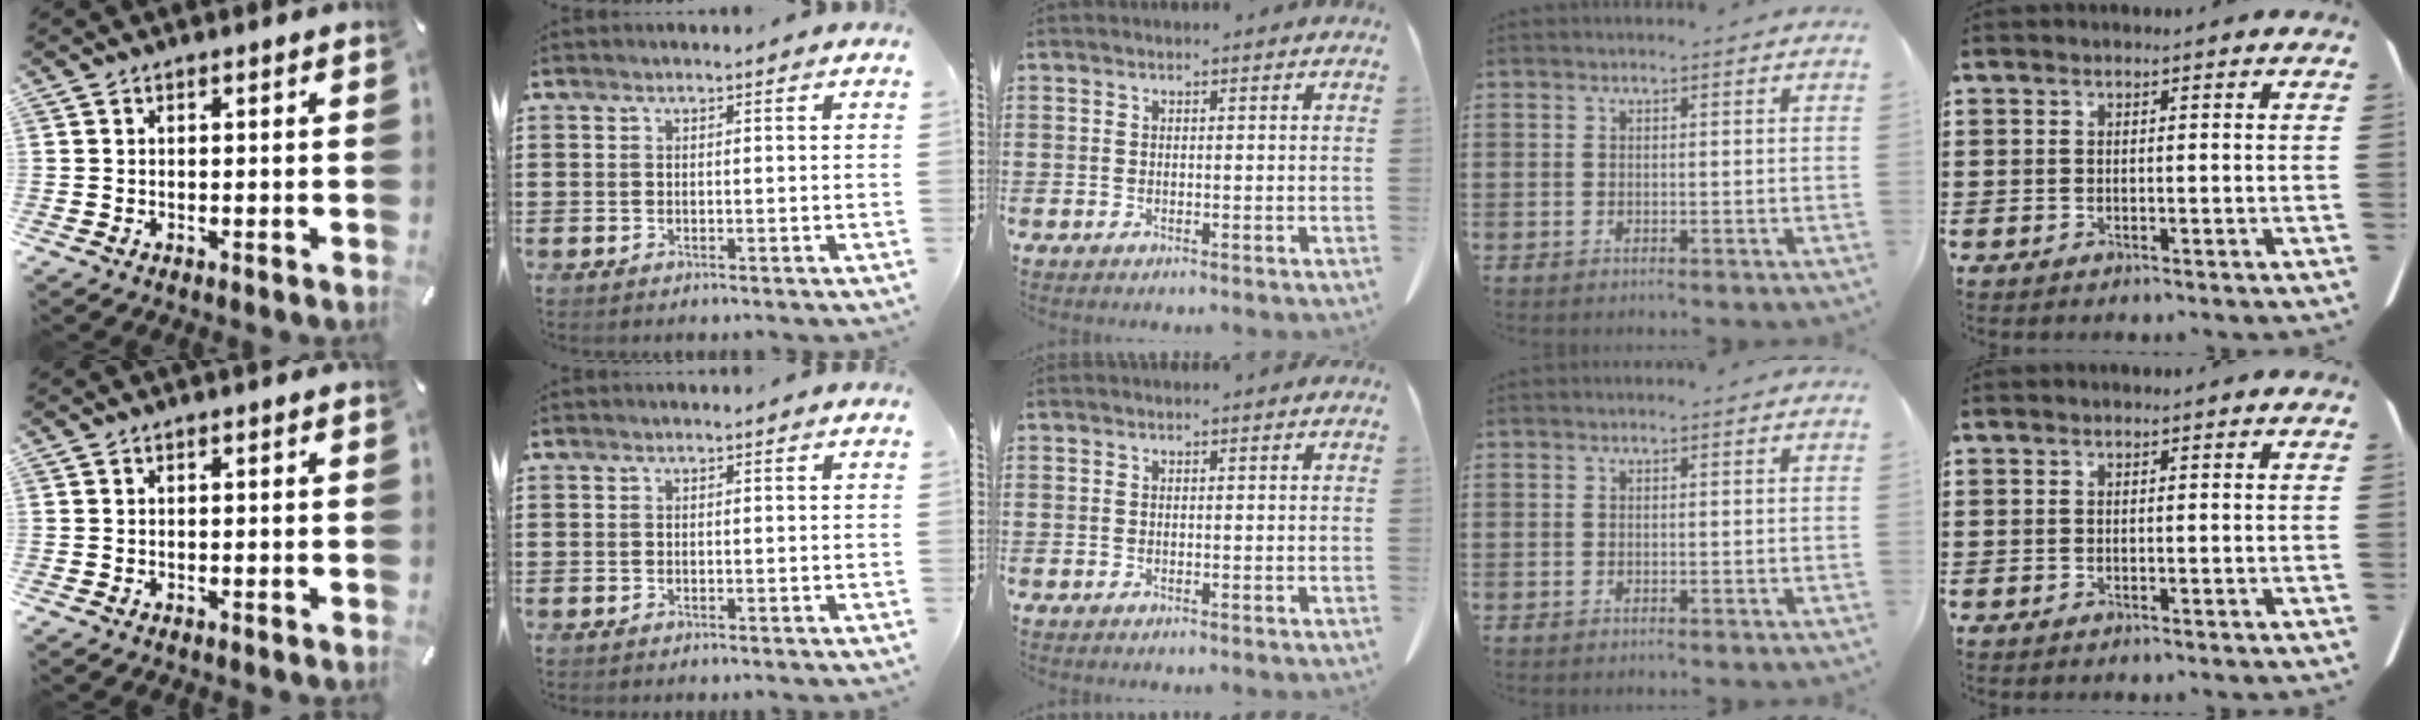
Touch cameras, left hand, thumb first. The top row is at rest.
{}